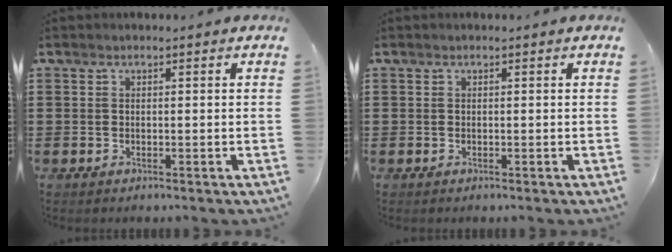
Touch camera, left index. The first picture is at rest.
{"total": 0.0}